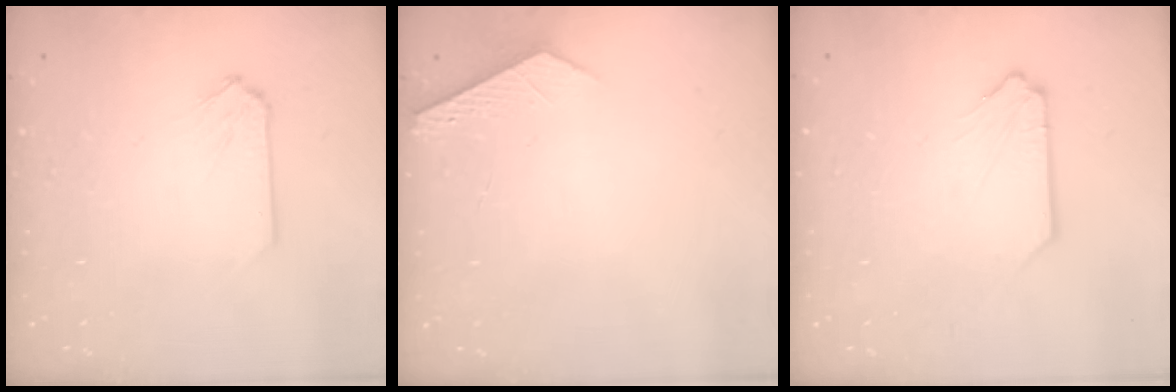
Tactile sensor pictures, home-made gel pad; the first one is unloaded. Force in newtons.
{"total": 2.7, "press": 2.7, "slide": 0.3}
{"total": 1.3, "press": 1.3, "slide": 0.2}